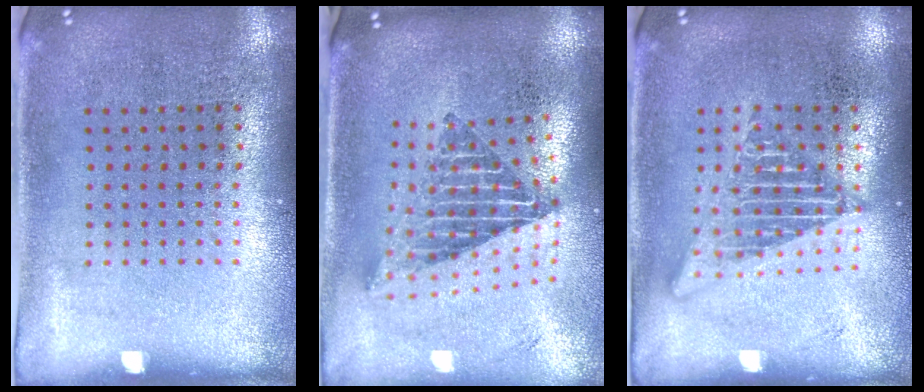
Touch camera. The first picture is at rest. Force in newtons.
{"total": 2.2, "press": 1.6, "slide": 1.5}
{"total": 2.4, "press": 2.4, "slide": 0.2}